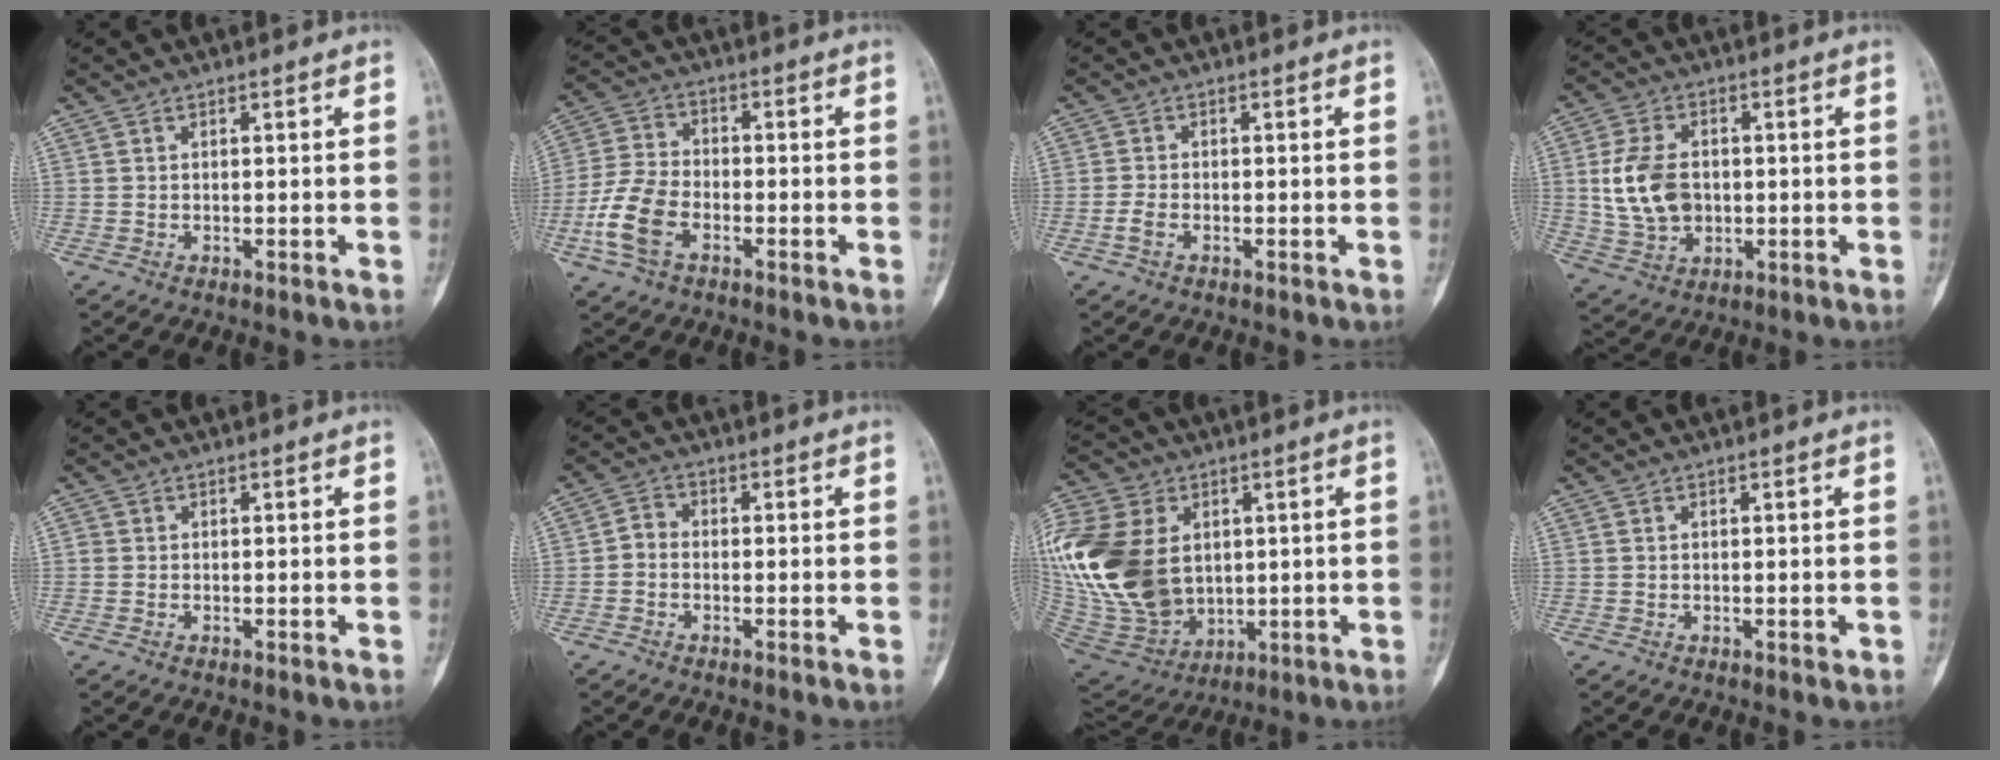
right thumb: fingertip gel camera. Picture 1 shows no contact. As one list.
[{"total": 9.8, "force": [-3.8, 6.0, 6.8], "torque": [-0.148, 0.019, -0.078]}, {"total": 2.2, "force": [-0.9, 1.4, 1.5], "torque": [-0.037, 0.004, -0.020]}, {"total": 10.8, "force": [0.5, 7.6, 7.7], "torque": [-0.138, 0.001, 0.016]}, {"total": 0.7, "force": [0.0, 0.7, 0.2], "torque": [0.003, 0.003, -0.001]}, {"total": 2.5, "force": [-0.8, 2.0, 1.4], "torque": [-0.017, 0.010, -0.027]}, {"total": 28.2, "force": [3.8, 20.3, 19.2], "torque": [-0.421, -0.001, 0.091]}, {"total": 0.8, "force": [-0.1, 0.6, 0.5], "torque": [-0.003, 0.000, 0.000]}]